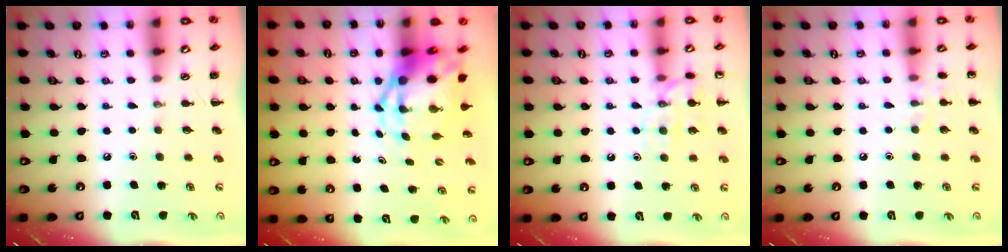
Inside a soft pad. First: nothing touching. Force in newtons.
{"total": 7.2, "press": 6.9, "slide": 2.1}
{"total": 12.0, "press": 11.9, "slide": 0.8}
{"total": 6.5, "press": 6.2, "slide": 2.1}